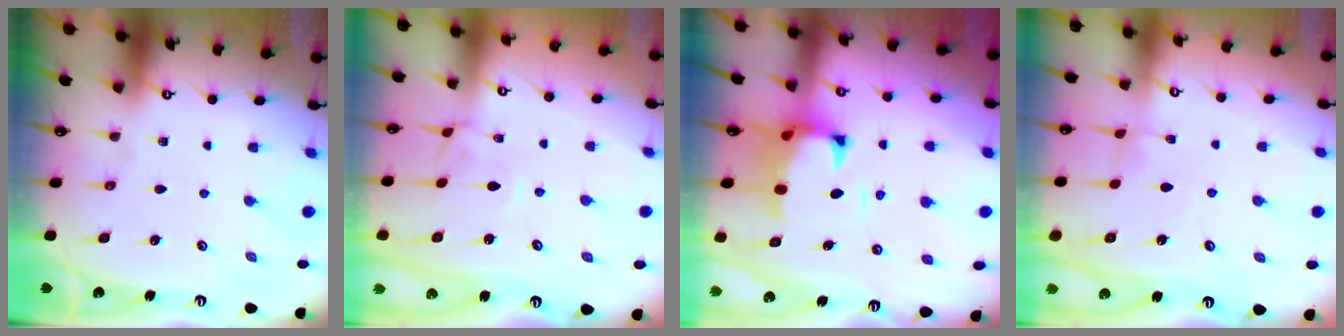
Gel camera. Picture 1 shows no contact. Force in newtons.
{"total": 3.4, "press": 3.4, "slide": 0.4}
{"total": 2.8, "press": 2.4, "slide": 1.3}
{"total": 1.6, "press": 1.5, "slide": 0.5}